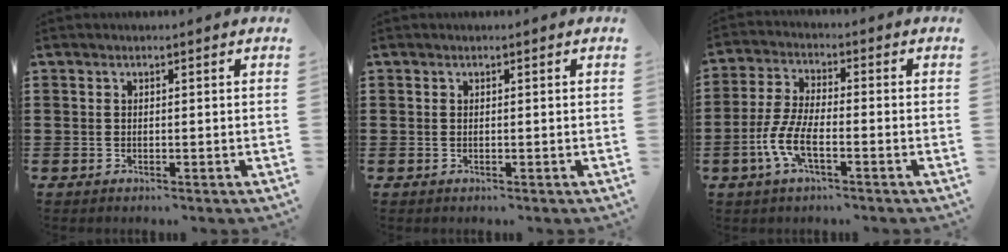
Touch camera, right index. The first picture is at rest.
{"total": 0.0}
{"total": 6.7, "force": [-2.9, 2.1, 5.7], "torque": [-0.143, -0.016, -0.062]}